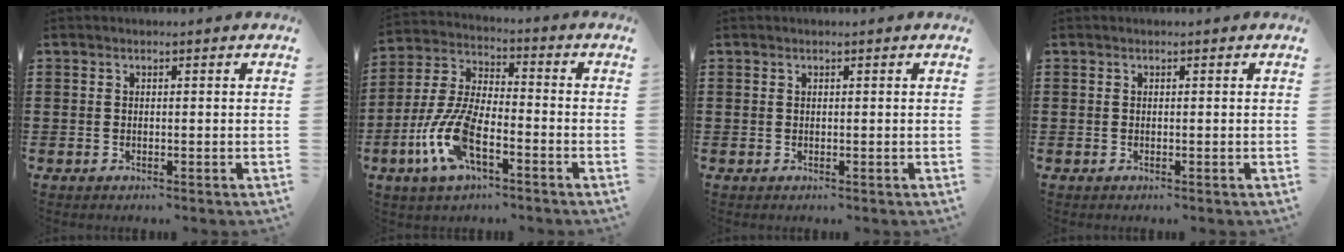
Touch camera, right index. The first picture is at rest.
{"total": 10.8, "force": [-4.6, 4.4, 8.7], "torque": [-0.218, -0.013, -0.091]}
{"total": 0.0}
{"total": 0.0}